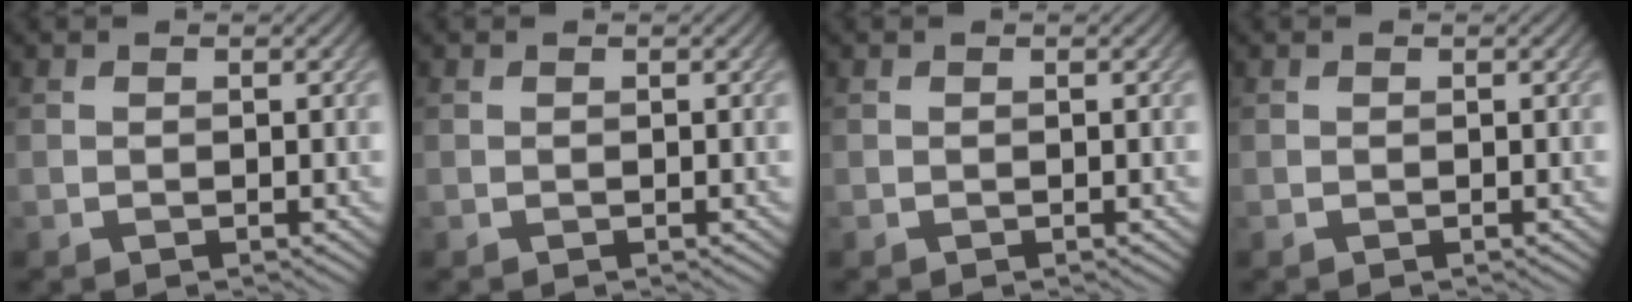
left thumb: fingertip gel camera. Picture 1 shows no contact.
{"total": 0.0}
{"total": 0.0}
{"total": 0.0}